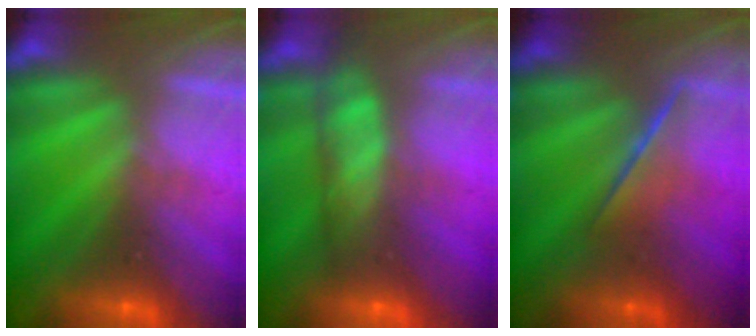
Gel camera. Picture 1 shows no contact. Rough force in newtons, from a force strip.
{"total": 10.8}
{"total": 1.6}